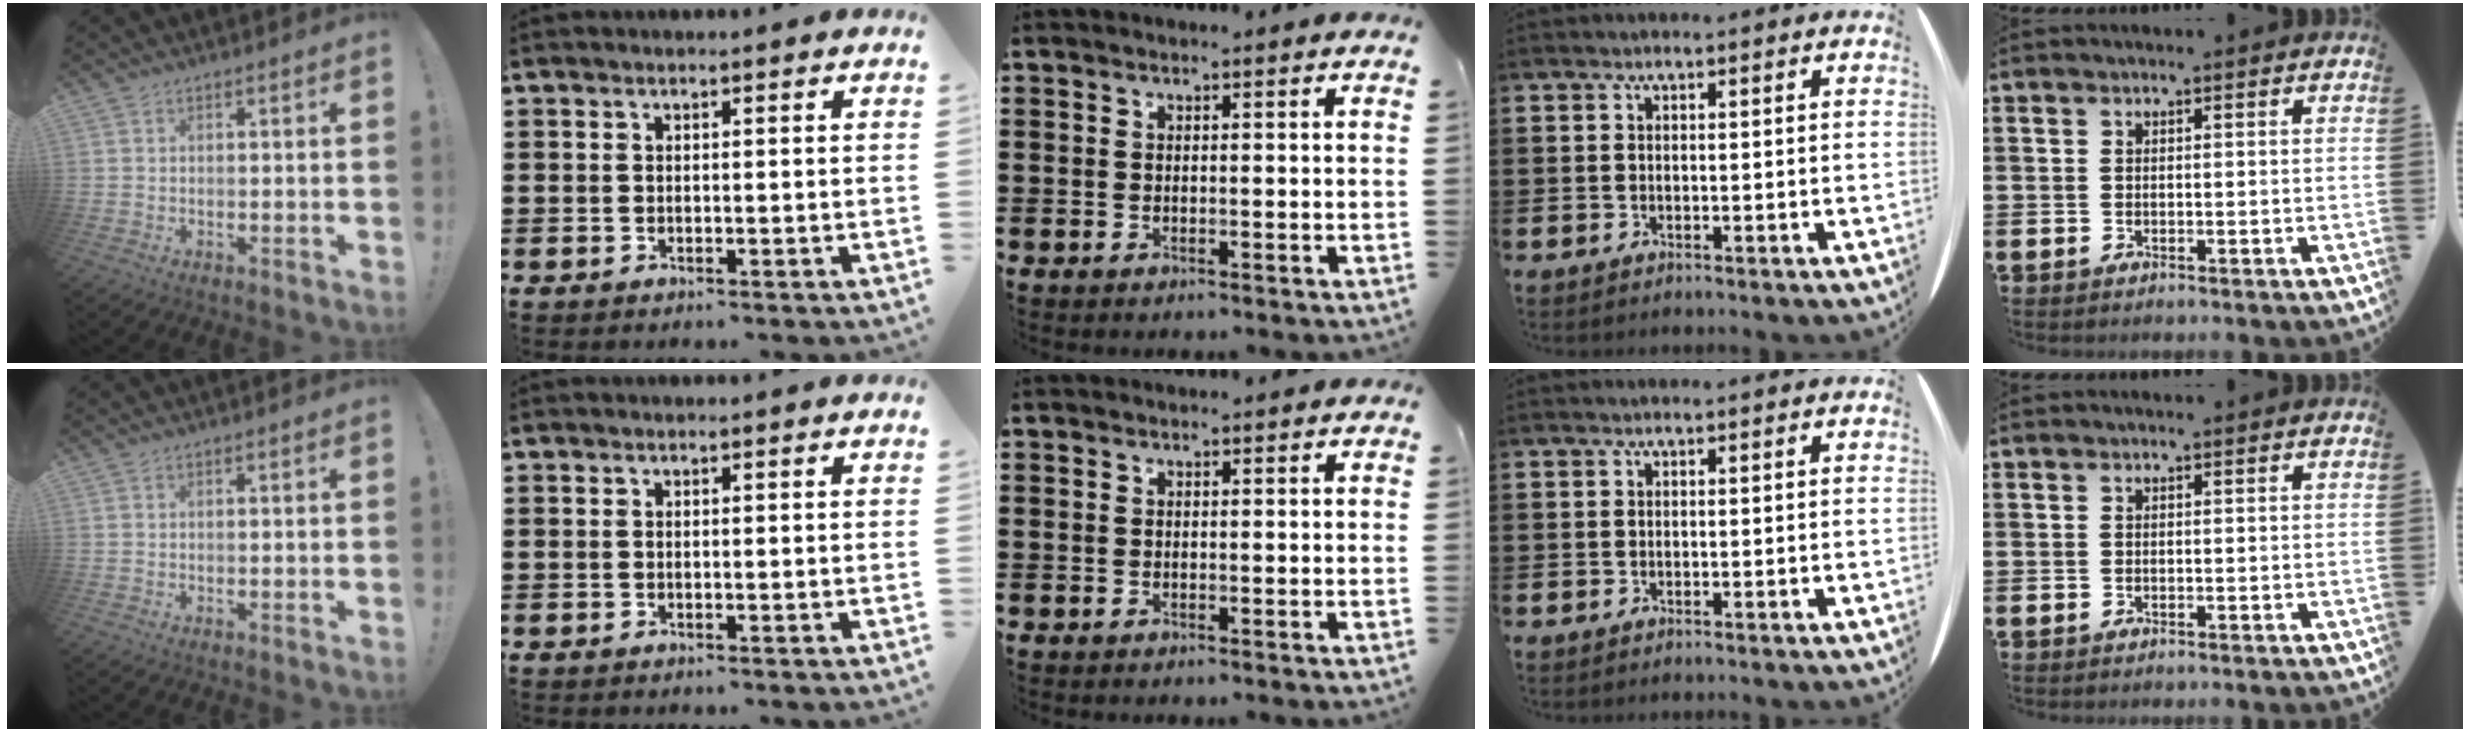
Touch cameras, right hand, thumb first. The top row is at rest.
{}